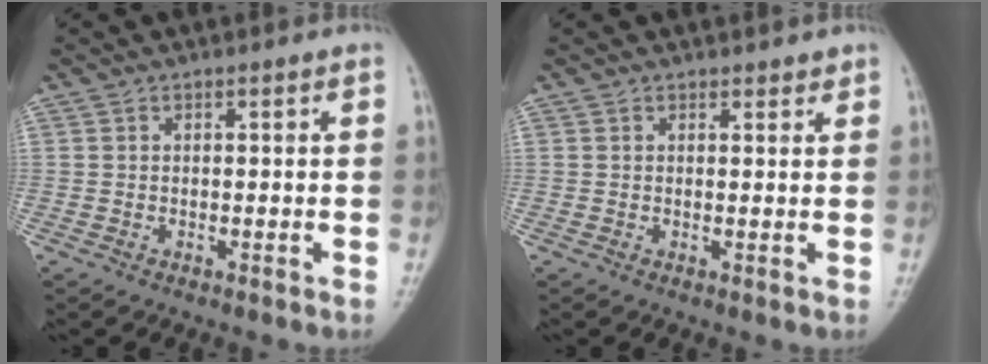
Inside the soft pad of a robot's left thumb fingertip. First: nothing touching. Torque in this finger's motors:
{"motor_torque": [-0.13, 0.04, -0.05, -0.05, -0.02]}